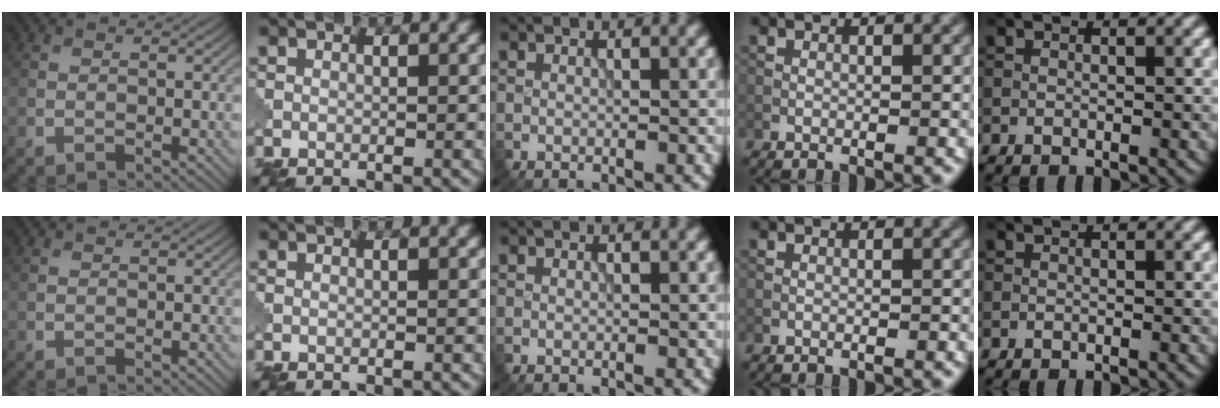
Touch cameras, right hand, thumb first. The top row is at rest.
{}